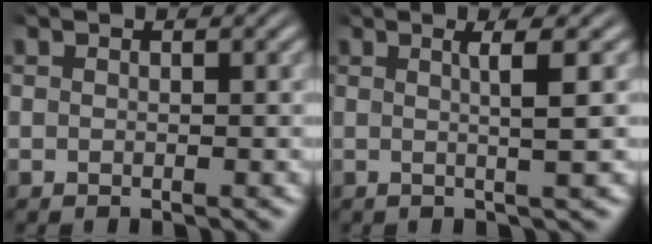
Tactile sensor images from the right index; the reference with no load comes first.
{"total": 2.8, "force": [0.7, -0.8, 2.6], "torque": [-0.042, 0.002, 0.011]}